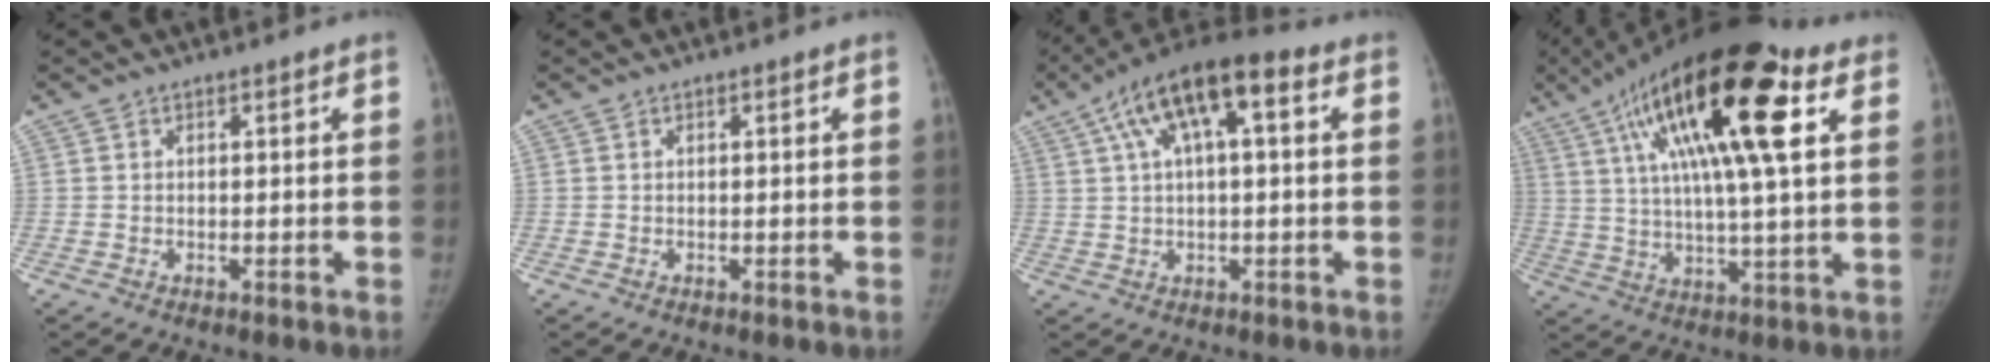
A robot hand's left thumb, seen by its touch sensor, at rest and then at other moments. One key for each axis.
{"total": 0.0}
{"total": 14.4, "fx": 4.8, "fy": 5.7, "fz": 12.3, "tx": -0.204, "ty": 0.033, "tz": 0.072}
{"total": 25.0, "fx": 9.8, "fy": 6.9, "fz": 21.9, "tx": -0.372, "ty": 0.003, "tz": 0.156}